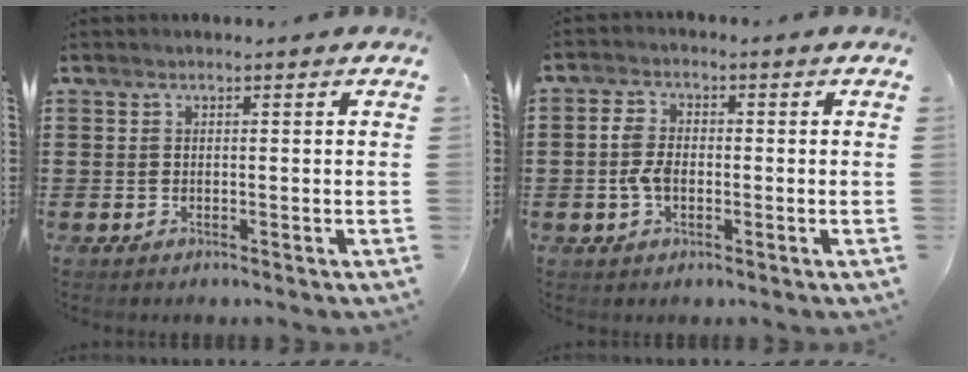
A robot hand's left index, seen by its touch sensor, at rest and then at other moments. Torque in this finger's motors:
{"motor_torque": [1.09, 1.05, 0.20, 0.05]}